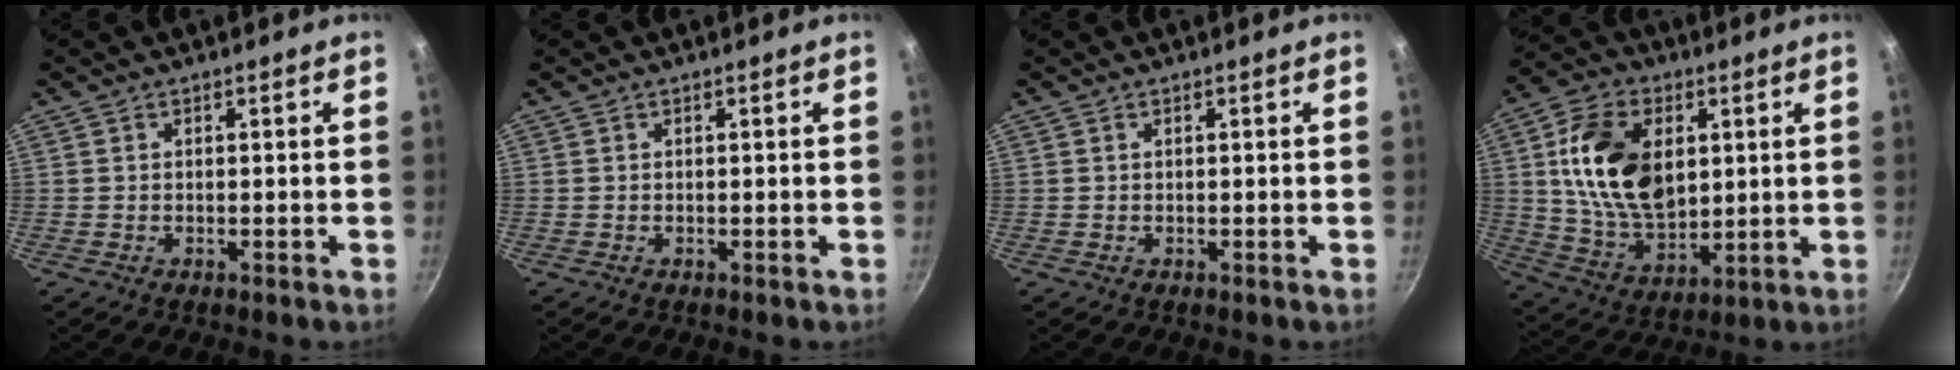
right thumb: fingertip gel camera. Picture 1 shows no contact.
{"total": 0.0}
{"total": 0.0}
{"total": 18.4, "force": [3.7, 12.0, 13.4], "torque": [-0.219, -0.010, 0.073]}